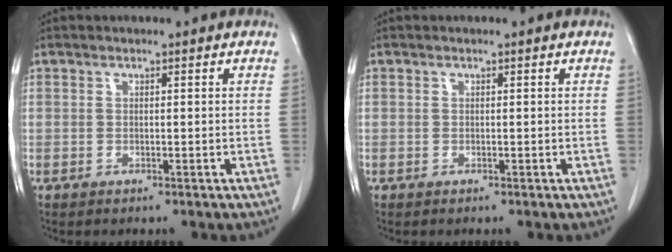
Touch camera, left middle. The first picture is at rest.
{"total": 0.0}